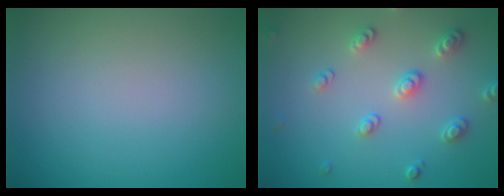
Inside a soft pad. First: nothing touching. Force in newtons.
{"total": 2.6, "press": 2.6, "slide": 0.2}